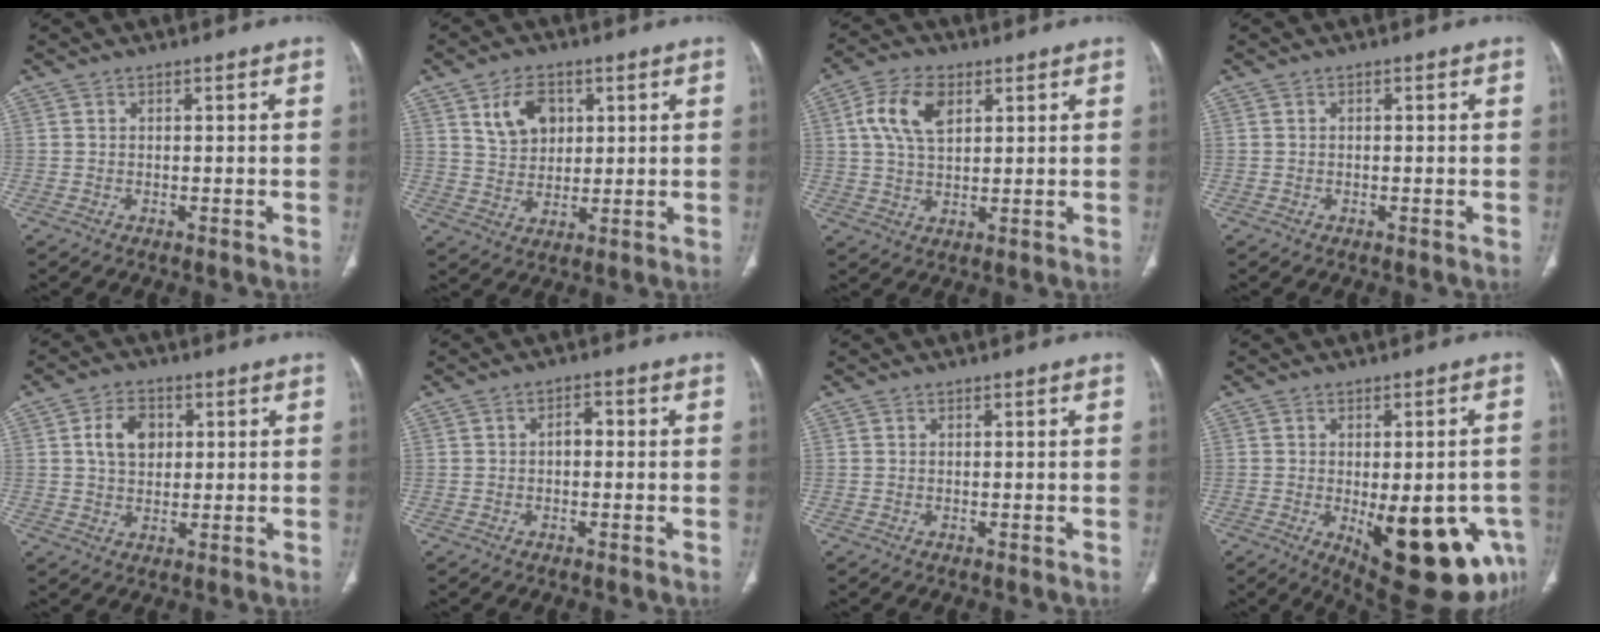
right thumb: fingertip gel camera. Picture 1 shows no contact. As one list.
[{"total": 8.2, "force": [3.3, 5.8, 4.8], "torque": [-0.060, -0.014, 0.065]}, {"total": 9.2, "force": [3.1, 5.3, 6.8], "torque": [-0.127, 0.000, 0.057]}, {"total": 0.0}, {"total": 6.8, "force": [1.7, 4.9, 4.4], "torque": [-0.060, 0.001, 0.027]}, {"total": 2.5, "force": [-0.2, 1.6, 1.9], "torque": [-0.021, 0.011, -0.008]}, {"total": 0.0}, {"total": 20.6, "force": [-6.7, 8.6, 17.5], "torque": [-0.163, -0.003, -0.063]}]